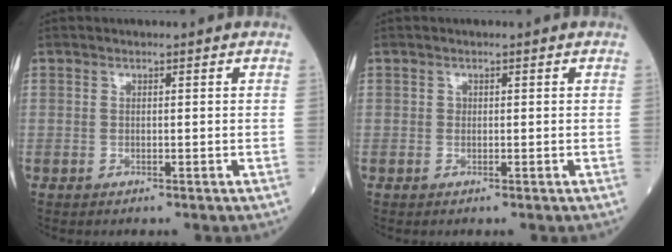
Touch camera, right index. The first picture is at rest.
{"total": 0.0}